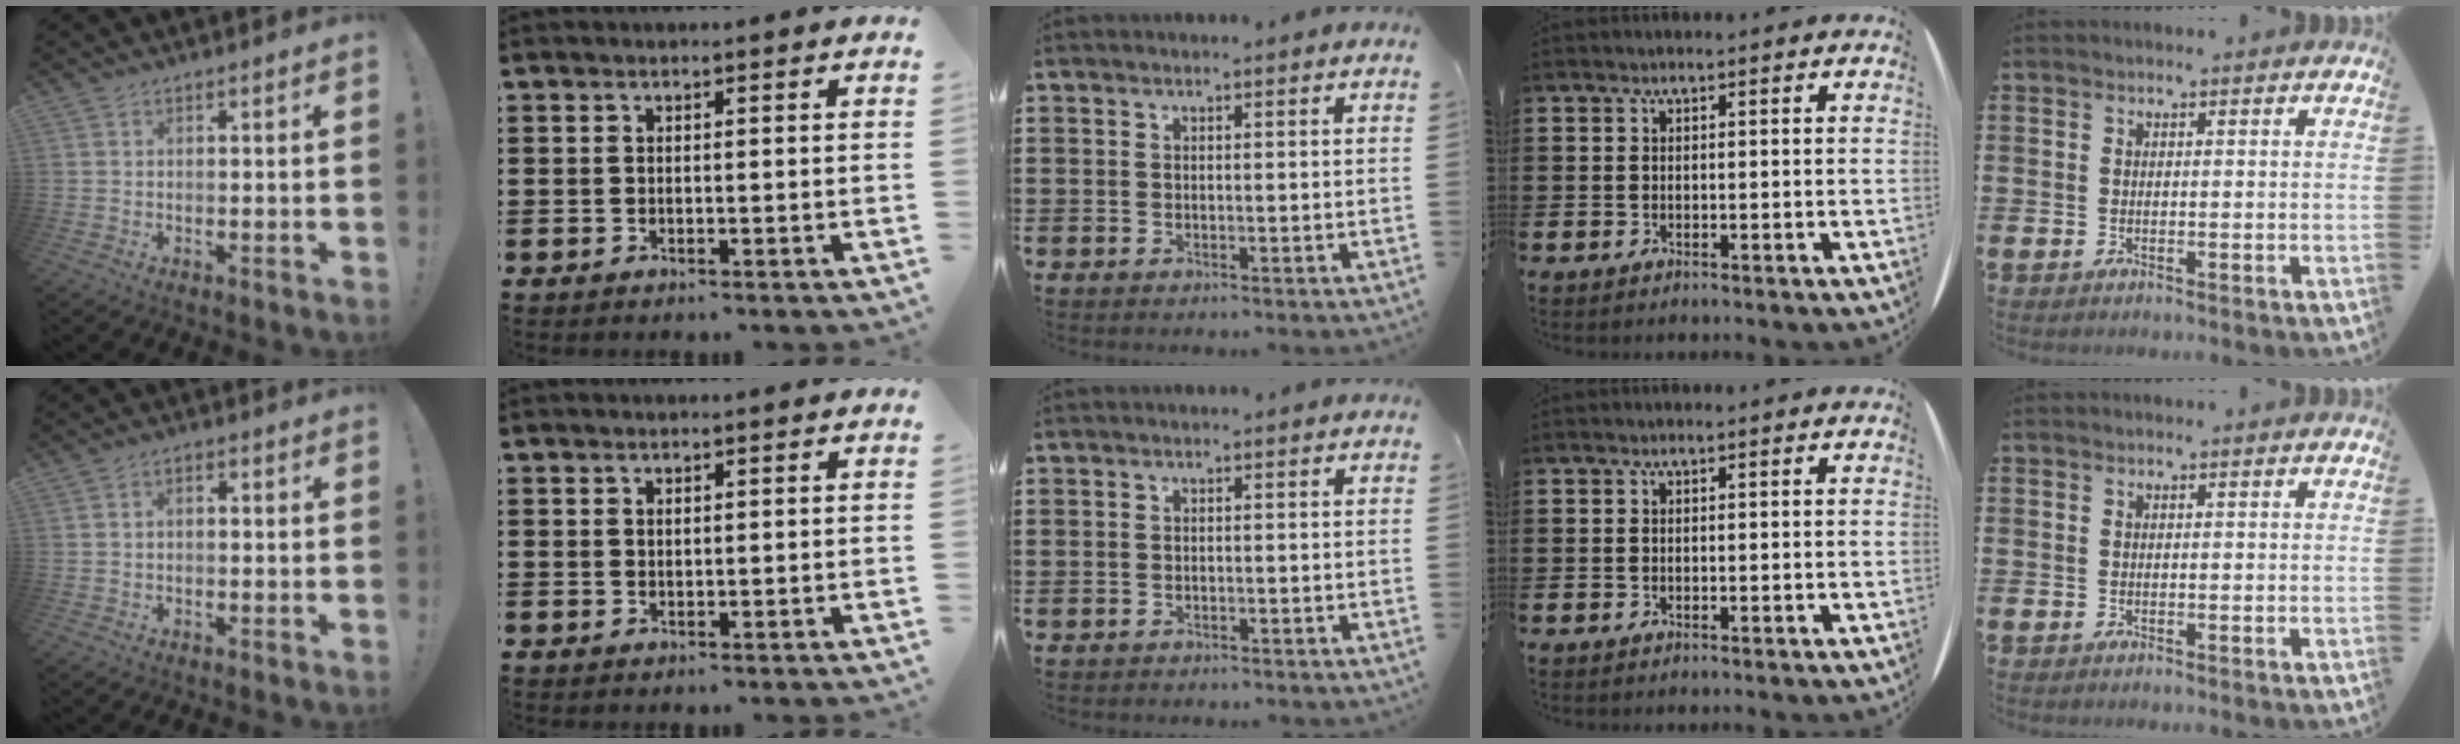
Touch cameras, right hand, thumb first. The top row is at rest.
{"thumb": {"total": 1.8, "force": [-0.9, 1.0, 1.1], "torque": [-0.018, 0.007, -0.016]}, "index": {"total": 0.7, "force": [0.4, 0.5, 0.3], "torque": [-0.008, 0.003, 0.008]}, "middle": {"total": 0.8, "force": [-0.8, 0.1, -0.1], "torque": [-0.001, 0.001, -0.018]}}